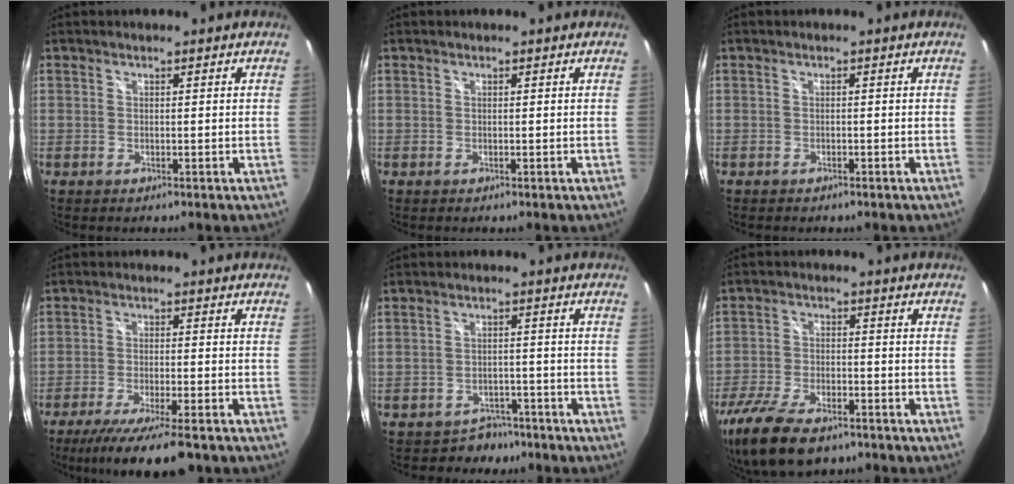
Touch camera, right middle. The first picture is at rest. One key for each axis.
{"total": 0.0}
{"total": 0.9, "fx": -0.8, "fy": 0.5, "fz": 0.3, "tx": -0.009, "ty": 0.001, "tz": -0.010}
{"total": 10.6, "fx": -8.3, "fy": -0.3, "fz": 6.5, "tx": -0.135, "ty": -0.031, "tz": -0.135}
{"total": 4.9, "fx": -3.8, "fy": 3.2, "fz": -0.2, "tx": 0.003, "ty": 0.022, "tz": -0.054}
{"total": 15.5, "fx": -10.8, "fy": 6.5, "fz": 9.0, "tx": -0.210, "ty": -0.037, "tz": -0.190}